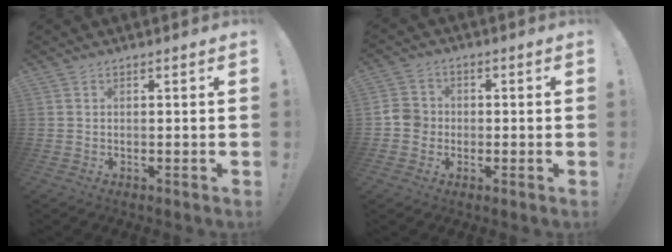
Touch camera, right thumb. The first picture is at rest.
{"total": 6.0, "force": [-1.3, 5.5, 1.8], "torque": [-0.033, 0.015, -0.025]}